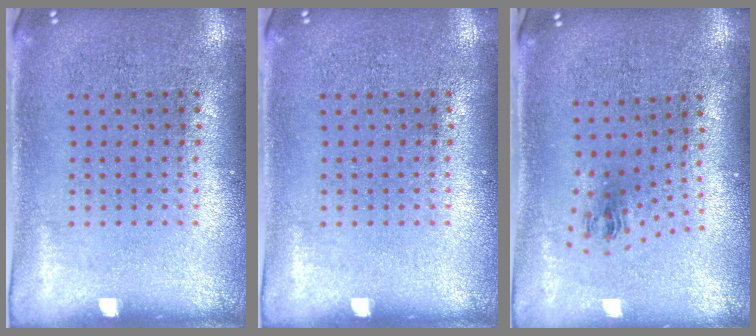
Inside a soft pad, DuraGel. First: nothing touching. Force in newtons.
{"total": 0.0}
{"total": 1.1, "press": 0.5, "slide": 1.0}